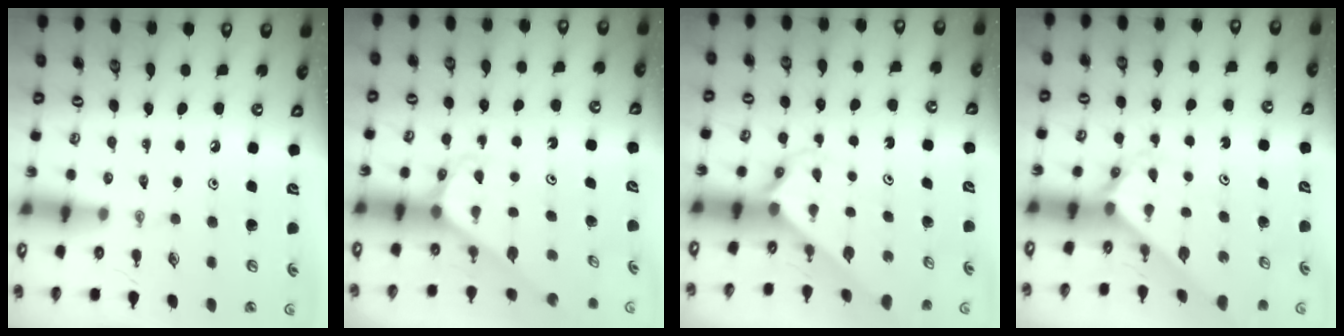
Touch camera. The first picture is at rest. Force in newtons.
{"total": 2.6, "press": 2.6, "slide": 0.1}
{"total": 2.3, "press": 2.3, "slide": 0.1}
{"total": 2.2, "press": 2.2, "slide": 0.2}